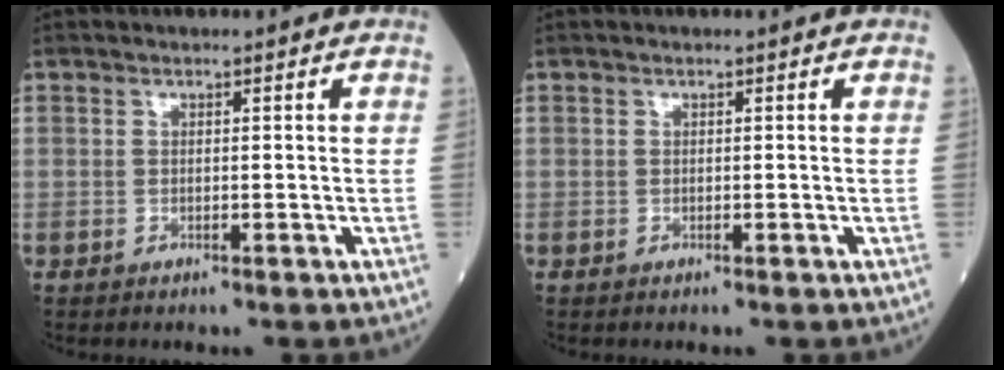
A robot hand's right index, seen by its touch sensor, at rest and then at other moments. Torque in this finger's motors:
{"motor_torque": [0.00, 0.00, 0.00, 0.00]}